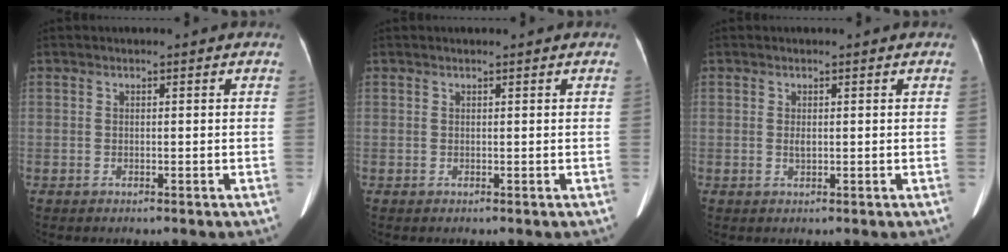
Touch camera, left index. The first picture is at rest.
{"total": 0.8, "force": [0.7, 0.0, 0.3], "torque": [-0.007, 0.010, 0.013]}
{"total": 0.9, "force": [0.2, 0.3, 0.8], "torque": [-0.015, -0.001, 0.005]}